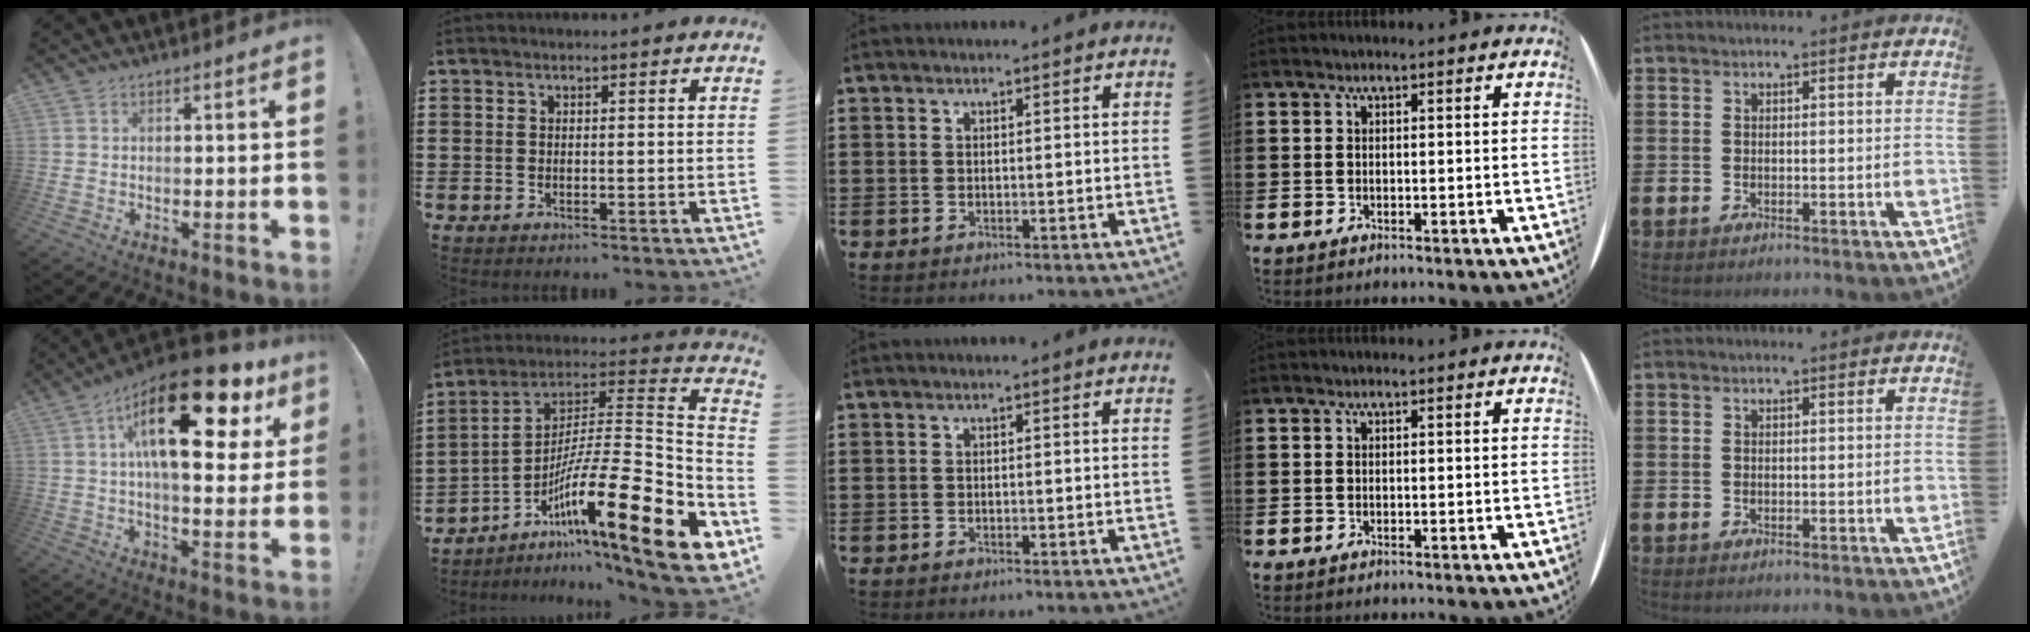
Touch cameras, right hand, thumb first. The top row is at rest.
{"thumb": {"total": 25.2, "force": [10.3, 9.2, 21.0], "torque": [-0.331, -0.055, 0.166]}, "index": {"total": 19.3, "force": [-9.5, 2.9, 16.6], "torque": [-0.261, -0.008, -0.171]}}